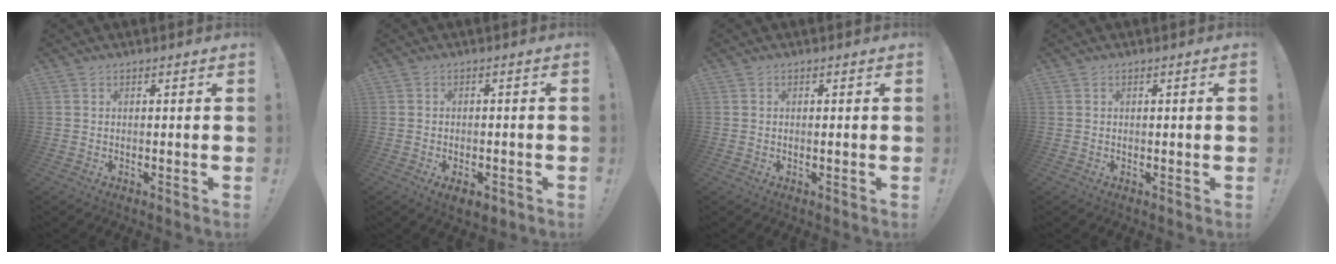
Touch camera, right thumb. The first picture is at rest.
{"total": 4.3, "force": [-2.5, 1.8, 3.1], "torque": [-0.038, 0.004, -0.039]}
{"total": 0.6, "force": [-0.1, 0.0, 0.6], "torque": [-0.003, -0.005, -0.003]}
{"total": 0.9, "force": [0.0, -0.1, 0.9], "torque": [-0.015, 0.000, 0.000]}